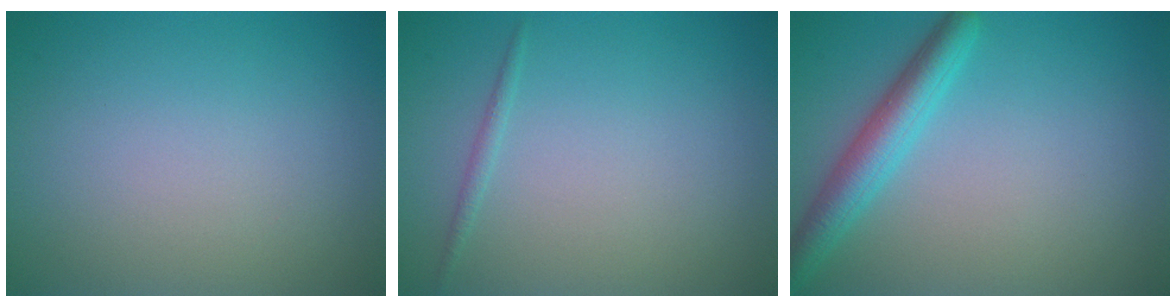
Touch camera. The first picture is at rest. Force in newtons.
{"total": 0.7, "press": 0.7, "slide": 0.0}
{"total": 3.8, "press": 3.8, "slide": 0.2}